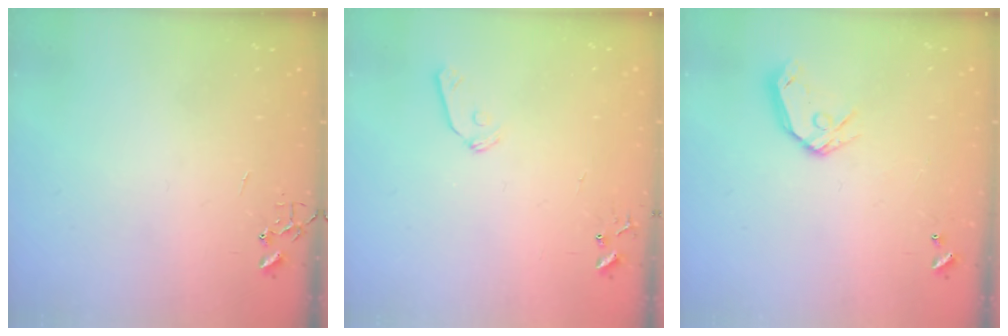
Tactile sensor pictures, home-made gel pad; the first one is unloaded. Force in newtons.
{"total": 7.3, "press": 7.3, "slide": 0.7}
{"total": 10.4, "press": 10.2, "slide": 1.6}